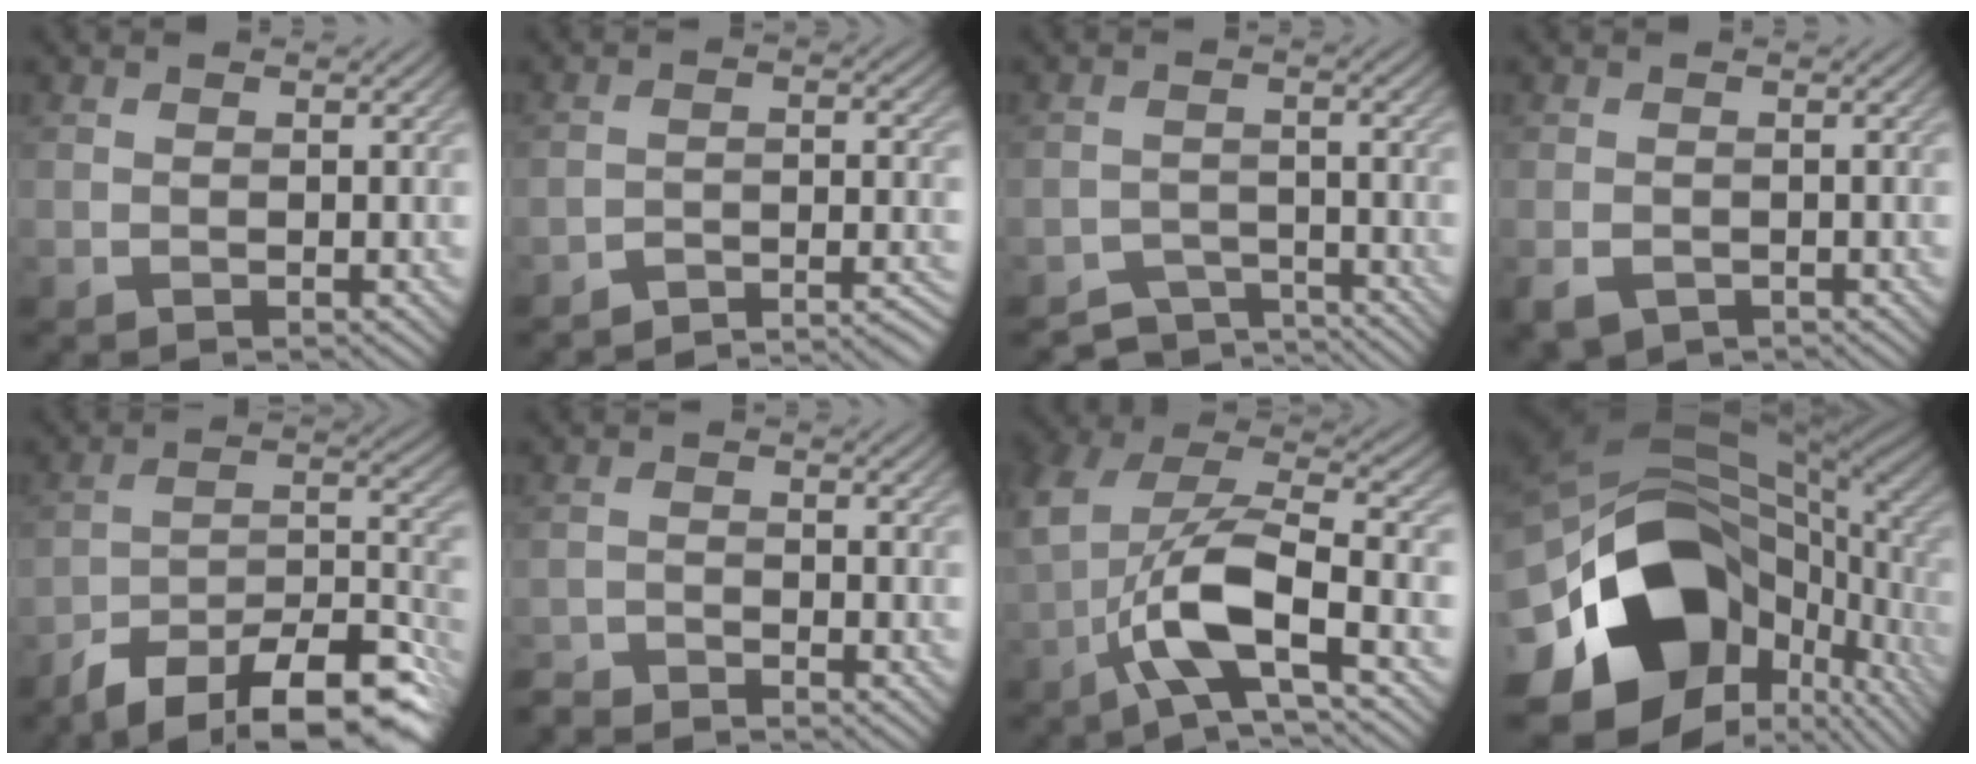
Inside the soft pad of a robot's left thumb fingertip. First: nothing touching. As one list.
[{"total": 5.7, "force": [-5.2, 0.8, 2.1], "torque": [-0.031, 0.009, -0.078]}, {"total": 4.8, "force": [-4.5, 1.3, 1.1], "torque": [-0.017, -0.007, -0.069]}, {"total": 2.4, "force": [-1.4, 1.5, 1.2], "torque": [-0.025, -0.009, -0.028]}, {"total": 13.5, "force": [-10.1, 4.3, 8.0], "torque": [-0.139, -0.008, -0.174]}, {"total": 2.9, "force": [-2.9, 0.0, 0.4], "torque": [-0.012, -0.003, -0.064]}, {"total": 12.0, "force": [-3.5, 5.1, 10.3], "torque": [-0.208, 0.004, -0.076]}, {"total": 20.4, "force": [-6.0, 14.1, 13.5], "torque": [-0.249, -0.052, -0.061]}]